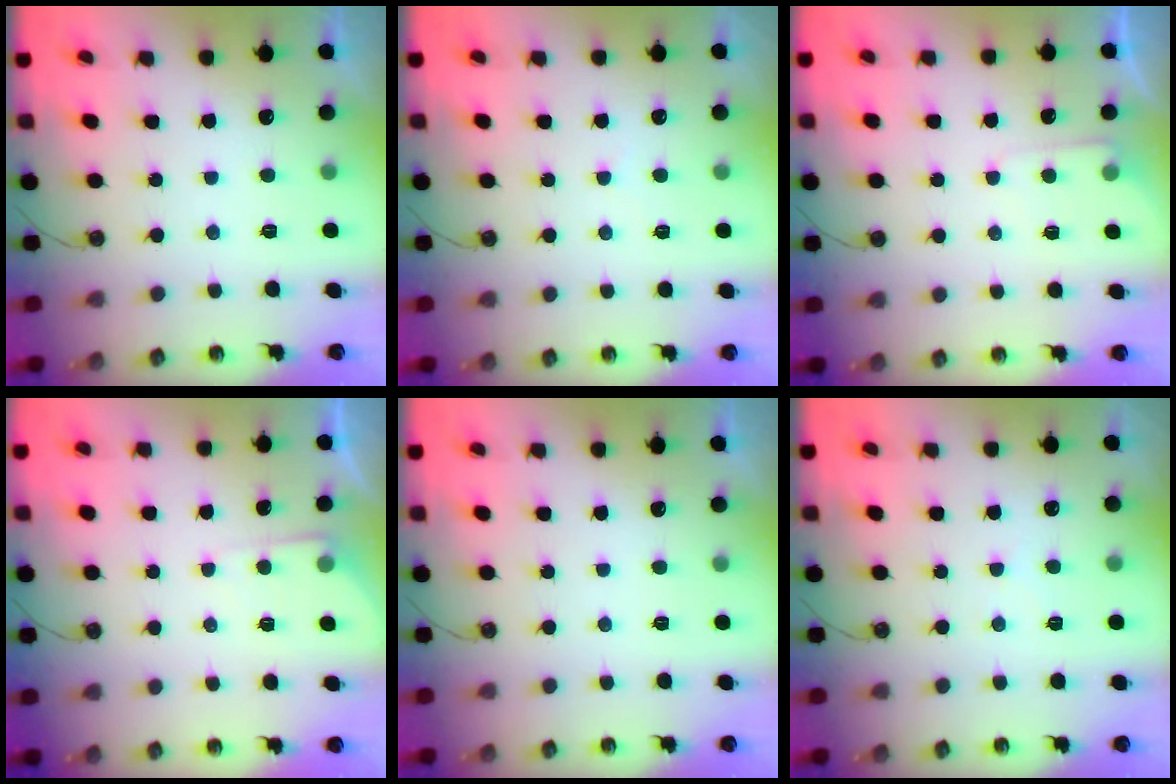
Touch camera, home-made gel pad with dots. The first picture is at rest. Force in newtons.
{"total": 3.5, "press": 3.4, "slide": 0.6}
{"total": 5.1, "press": 5.1, "slide": 0.7}
{"total": 4.2, "press": 4.1, "slide": 0.6}
{"total": 0.0}
{"total": 2.5, "press": 2.5, "slide": 0.4}